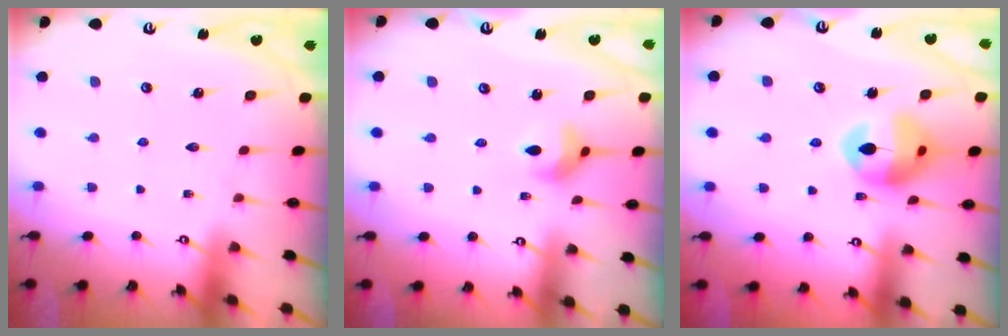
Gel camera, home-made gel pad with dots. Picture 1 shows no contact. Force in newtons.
{"total": 6.3, "press": 6.3, "slide": 0.6}
{"total": 14.1, "press": 14.0, "slide": 1.5}